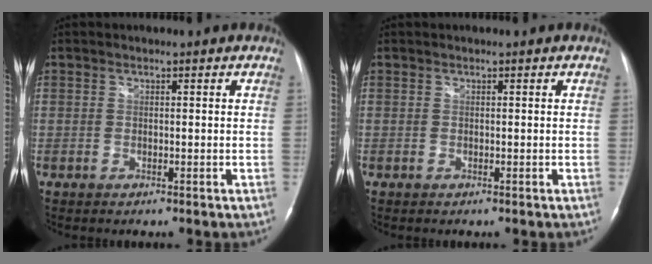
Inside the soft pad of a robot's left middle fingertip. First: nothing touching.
{"total": 0.0}